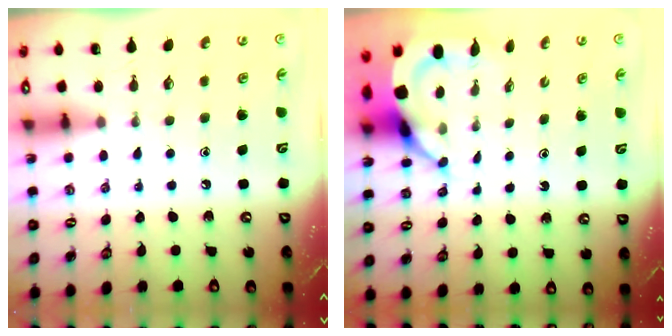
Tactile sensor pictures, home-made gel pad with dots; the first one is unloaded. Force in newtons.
{"total": 5.5, "press": 5.4, "slide": 0.6}